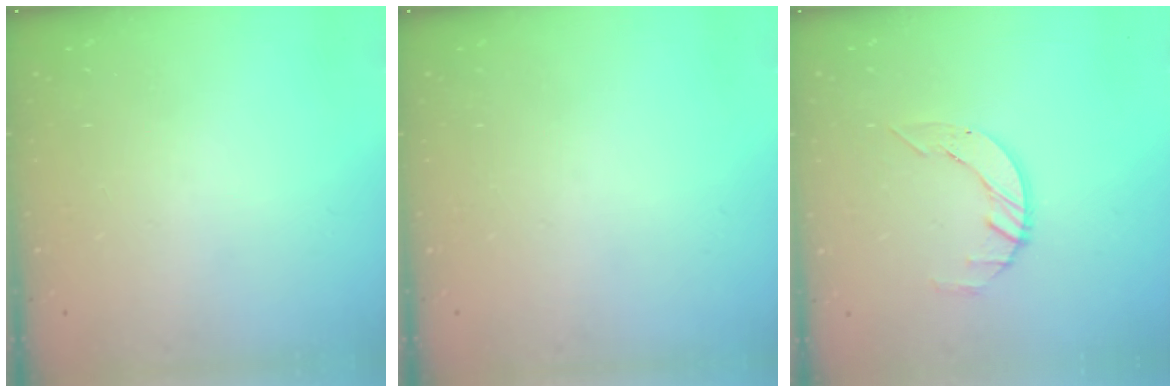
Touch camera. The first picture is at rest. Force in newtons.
{"total": 0.0}
{"total": 3.4, "press": 3.4, "slide": 0.4}